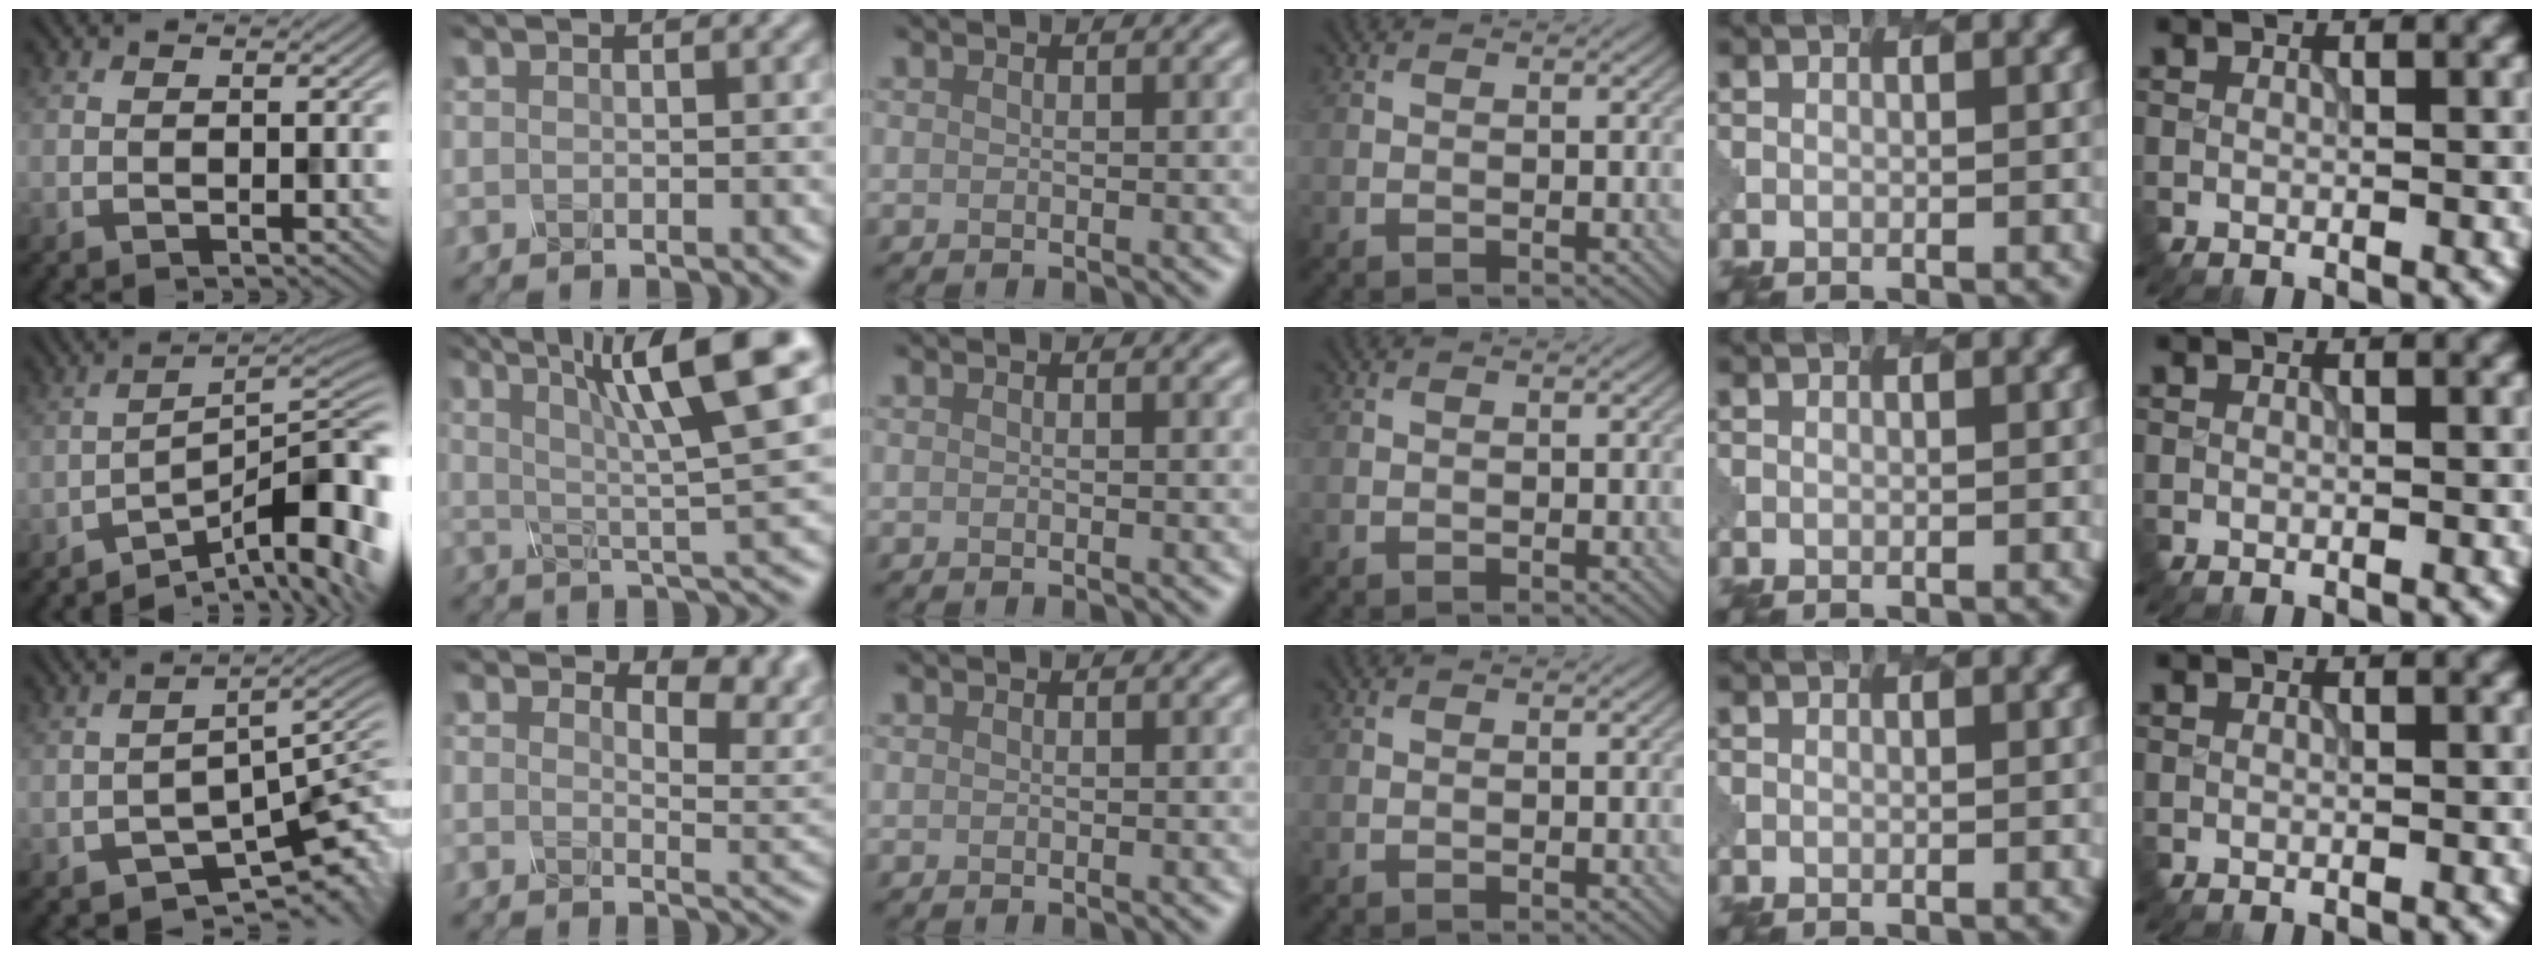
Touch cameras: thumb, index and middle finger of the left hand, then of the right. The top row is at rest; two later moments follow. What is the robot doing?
{"motion": "dispense", "object": "syringe"}